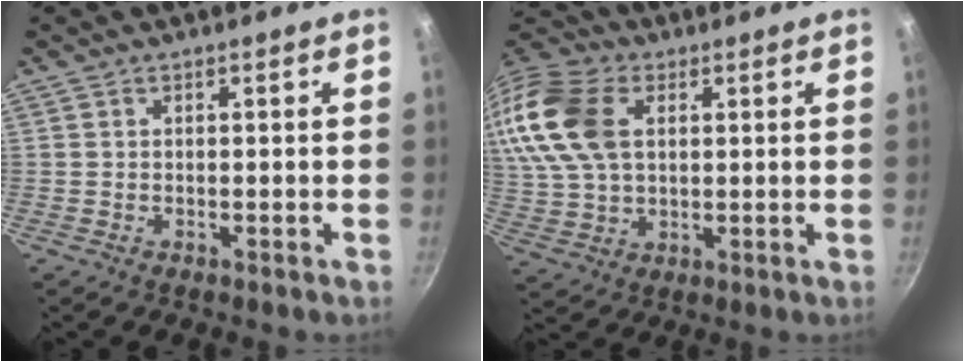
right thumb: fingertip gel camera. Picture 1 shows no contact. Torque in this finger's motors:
{"motor_torque": [-0.71, 1.91, 1.49, 0.20, 0.22]}